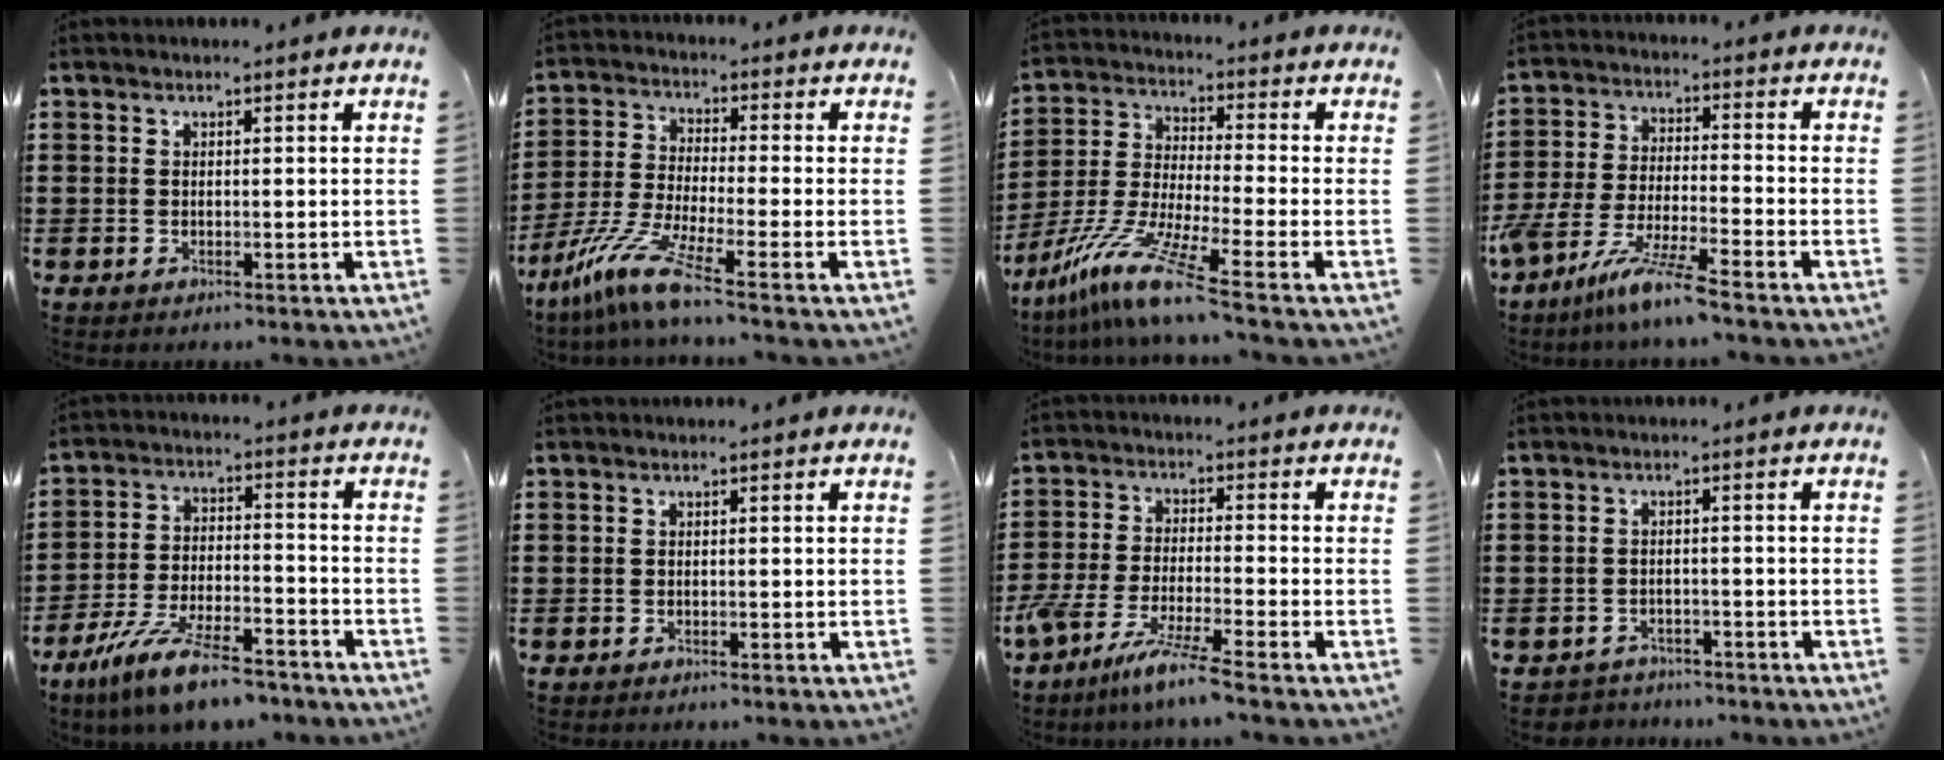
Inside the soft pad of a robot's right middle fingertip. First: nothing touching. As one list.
[{"total": 8.7, "force": [-5.9, 0.3, 6.5], "torque": [-0.153, -0.019, -0.122]}, {"total": 10.1, "force": [-7.3, -0.2, 7.0], "torque": [-0.158, -0.014, -0.153]}, {"total": 9.5, "force": [-8.1, -0.4, 4.9], "torque": [-0.111, -0.007, -0.161]}, {"total": 10.2, "force": [-8.5, 1.3, 5.4], "torque": [-0.114, 0.010, -0.167]}, {"total": 0.0}, {"total": 7.8, "force": [-6.6, -0.6, 4.2], "torque": [-0.097, -0.021, -0.130]}, {"total": 2.0, "force": [-1.9, 0.5, -0.3], "torque": [-0.002, 0.000, -0.045]}]